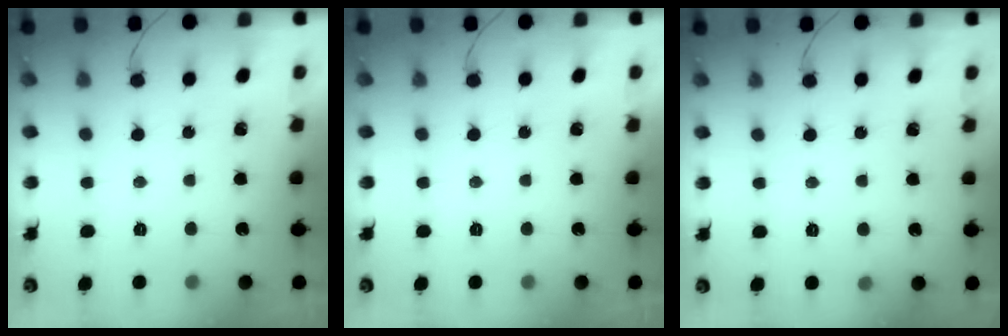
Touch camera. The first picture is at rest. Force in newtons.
{"total": 0.0}
{"total": 2.7, "press": 2.0, "slide": 1.8}